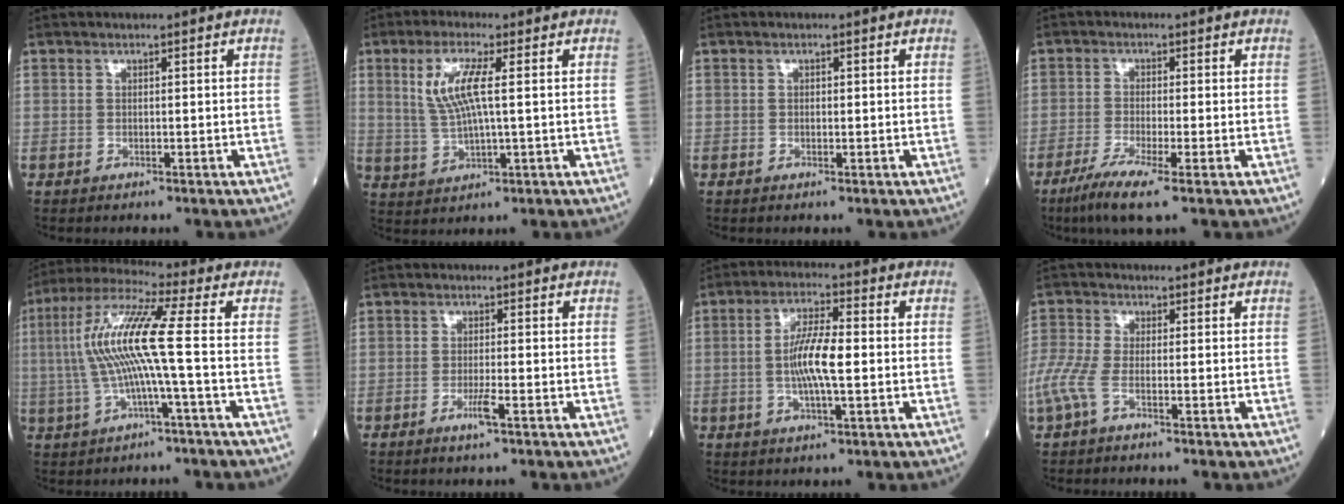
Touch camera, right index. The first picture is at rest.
{"total": 7.1, "force": [1.9, 0.9, 6.7], "torque": [-0.152, 0.004, 0.039]}
{"total": 0.5, "force": [0.0, 0.3, 0.4], "torque": [-0.010, -0.001, 0.001]}
{"total": 5.9, "force": [-3.4, 0.1, 4.8], "torque": [-0.096, -0.018, -0.062]}
{"total": 11.6, "force": [-0.3, -0.5, 11.6], "torque": [-0.237, 0.017, -0.013]}
{"total": 2.5, "force": [-1.3, -0.2, 2.1], "torque": [-0.043, -0.005, -0.025]}
{"total": 8.0, "force": [-0.4, 1.4, 7.9], "torque": [-0.152, 0.002, -0.012]}
{"total": 5.0, "force": [-2.3, 1.4, 4.2], "torque": [-0.122, 0.002, -0.054]}